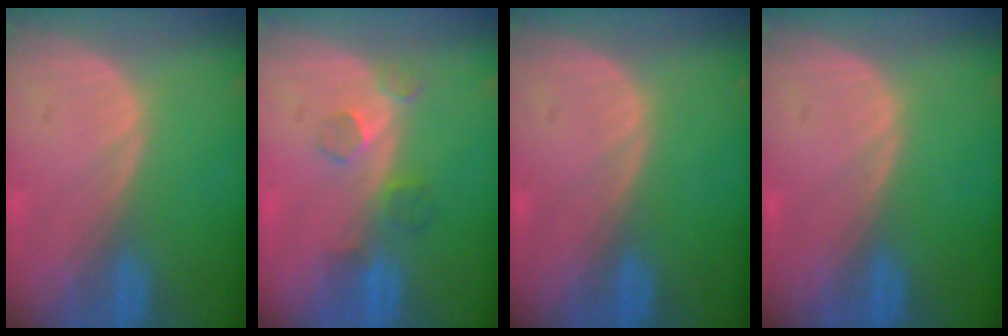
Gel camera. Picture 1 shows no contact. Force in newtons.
{"total": 4.0, "press": 3.6, "slide": 1.8}
{"total": 0.0}
{"total": 0.0}